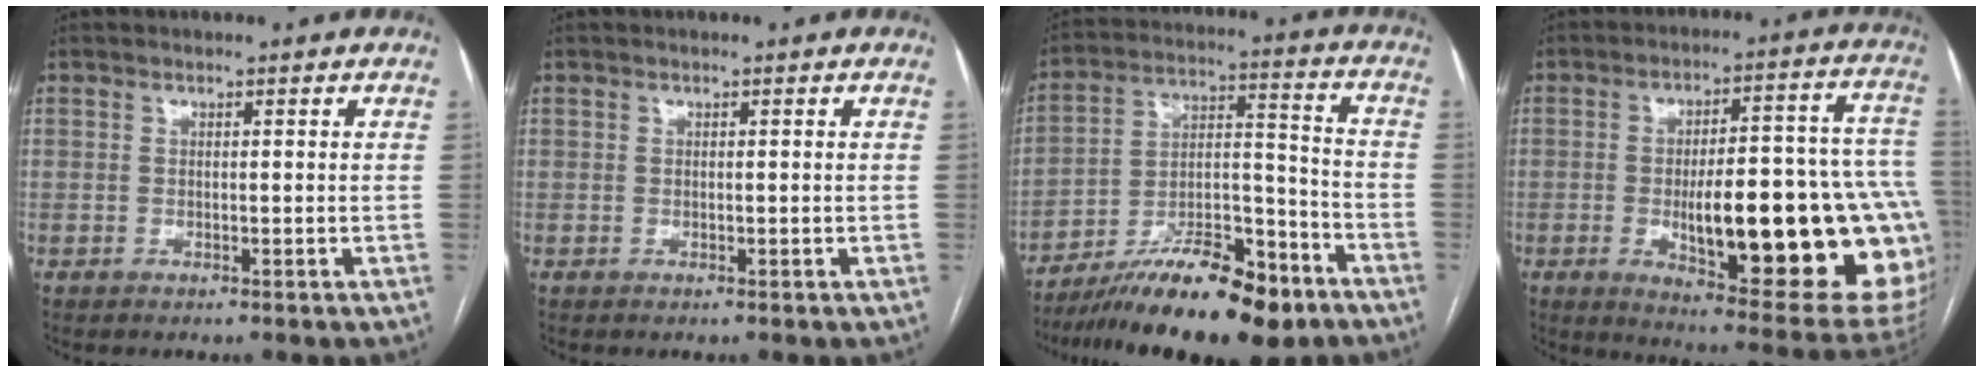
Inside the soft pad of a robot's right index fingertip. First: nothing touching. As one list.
[{"total": 0.0}, {"total": 19.3, "force": [-13.8, 4.6, 12.6], "torque": [-0.194, 0.012, -0.228]}, {"total": 29.4, "force": [-5.4, 6.6, 28.2], "torque": [-0.303, 0.008, -0.060]}]